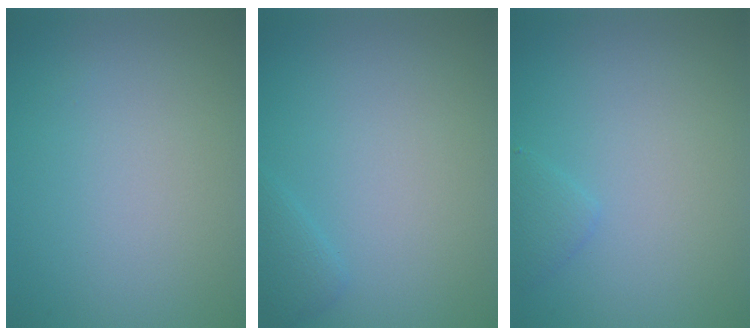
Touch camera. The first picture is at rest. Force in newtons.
{"total": 1.1, "press": 1.1, "slide": 0.0}
{"total": 1.1, "press": 1.1, "slide": 0.1}